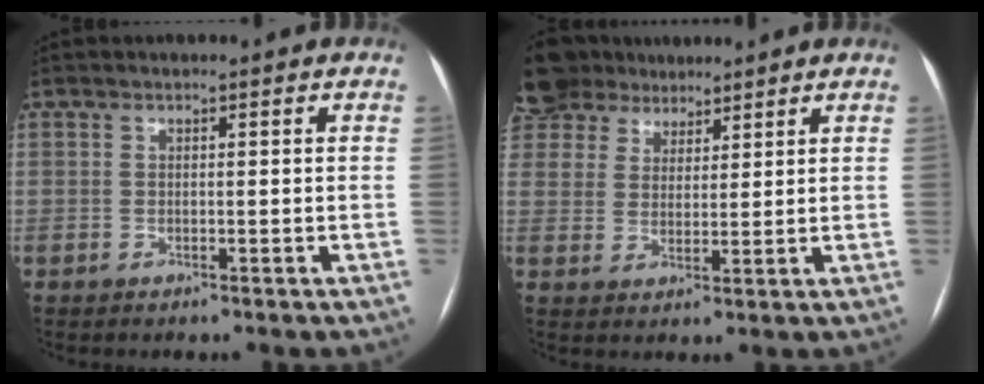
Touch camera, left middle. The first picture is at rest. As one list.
[{"total": 10.8, "force": [8.5, 6.5, 1.4], "torque": [-0.046, 0.033, 0.162]}]